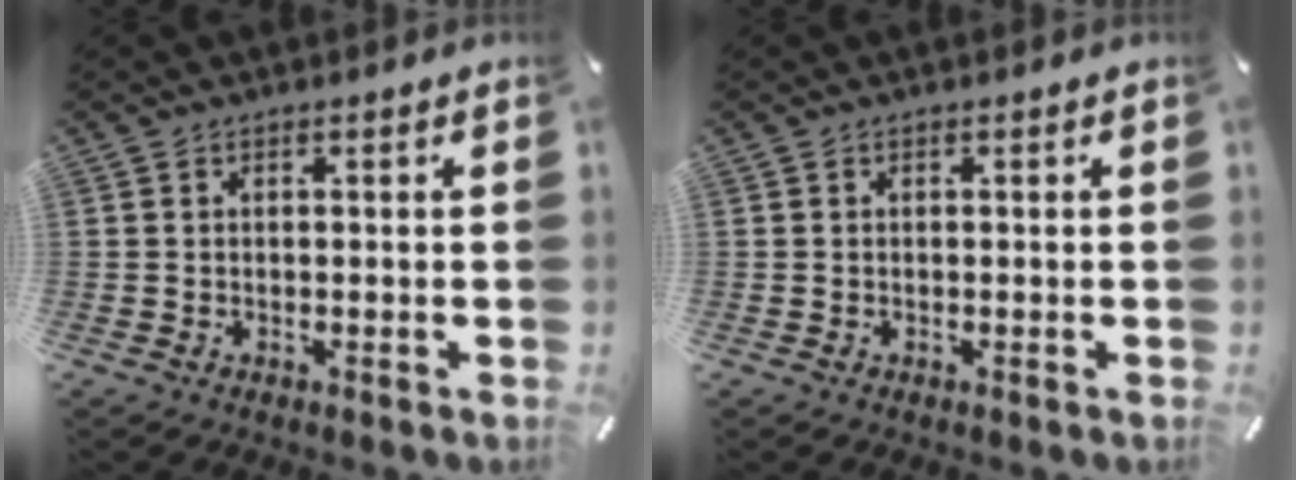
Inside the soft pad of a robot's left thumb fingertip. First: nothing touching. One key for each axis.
{"total": 0.0}